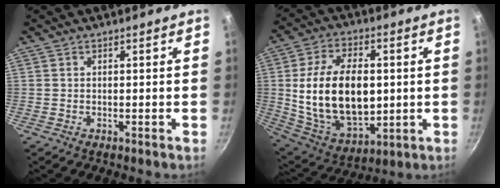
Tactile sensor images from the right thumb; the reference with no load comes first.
{"total": 21.4, "force": [0.8, 13.1, 16.8], "torque": [-0.288, -0.007, 0.030]}